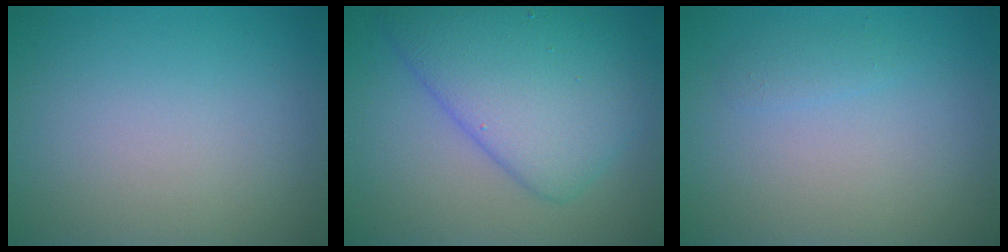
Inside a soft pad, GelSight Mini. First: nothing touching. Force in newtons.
{"total": 7.5, "press": 7.5, "slide": 0.3}
{"total": 0.9, "press": 0.9, "slide": 0.0}